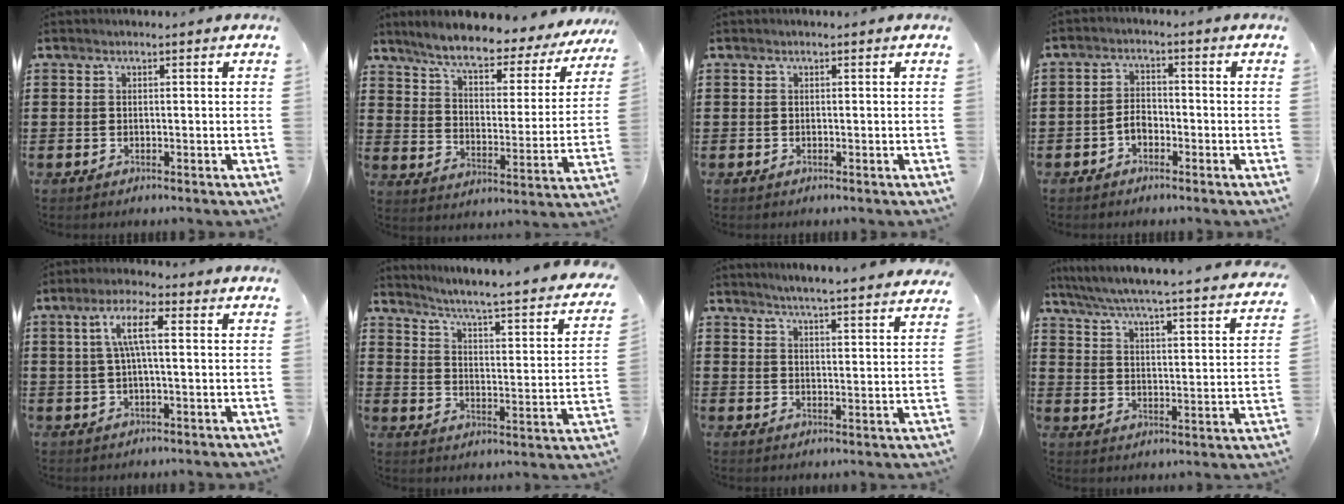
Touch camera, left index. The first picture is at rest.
{"total": 6.7, "force": [5.6, 0.8, 3.5], "torque": [-0.084, -0.037, 0.087]}
{"total": 0.0}
{"total": 2.7, "force": [-1.4, 1.6, 1.7], "torque": [-0.041, 0.005, -0.032]}
{"total": 6.5, "force": [1.2, 1.8, 6.1], "torque": [-0.127, 0.008, 0.016]}
{"total": 3.2, "force": [2.3, -0.7, 2.1], "torque": [-0.059, -0.041, 0.021]}
{"total": 4.0, "force": [3.9, -0.8, 0.6], "torque": [-0.030, -0.029, 0.066]}
{"total": 4.4, "force": [3.8, -0.6, 2.1], "torque": [-0.061, -0.044, 0.053]}